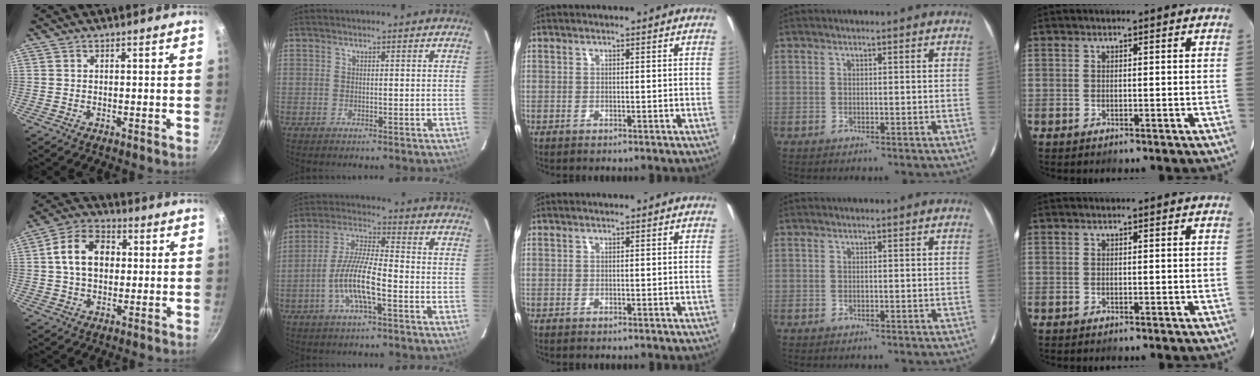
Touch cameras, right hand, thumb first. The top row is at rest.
{"thumb": {"total": 11.4, "force": [1.4, 8.3, 7.8], "torque": [-0.108, 0.021, 0.010]}, "index": {"total": 10.8, "force": [-4.1, 2.0, 9.8], "torque": [-0.203, 0.001, -0.079]}}